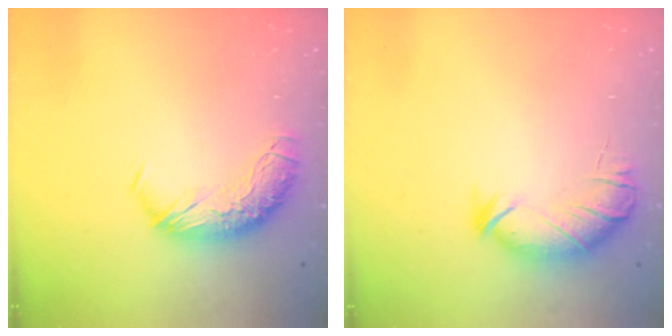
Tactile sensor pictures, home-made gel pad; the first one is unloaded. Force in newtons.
{"total": 3.6, "press": 3.5, "slide": 0.8}